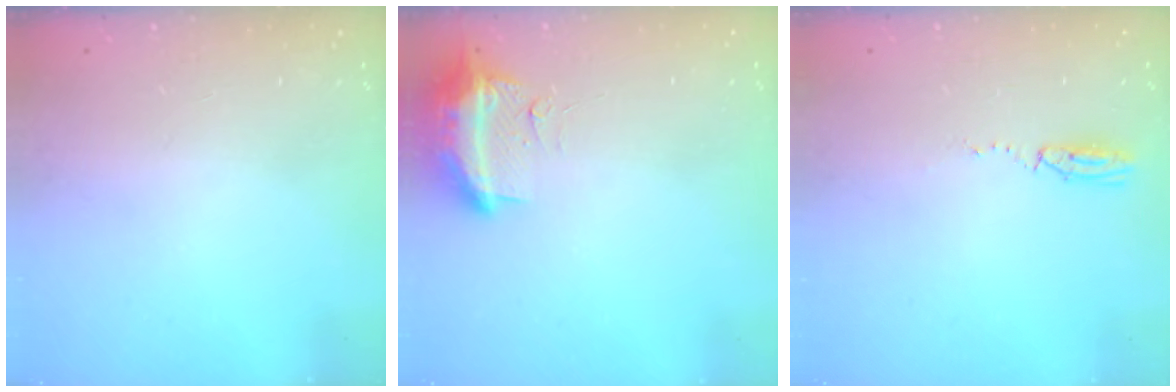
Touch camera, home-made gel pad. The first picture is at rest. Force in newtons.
{"total": 19.1, "press": 13.0, "slide": 14.0}
{"total": 3.5, "press": 2.8, "slide": 2.2}